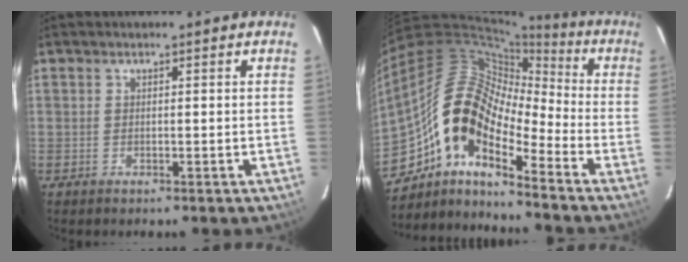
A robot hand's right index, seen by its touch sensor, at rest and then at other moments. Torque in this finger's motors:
{"motor_torque": [0.70, -0.73, 1.05, 0.21]}